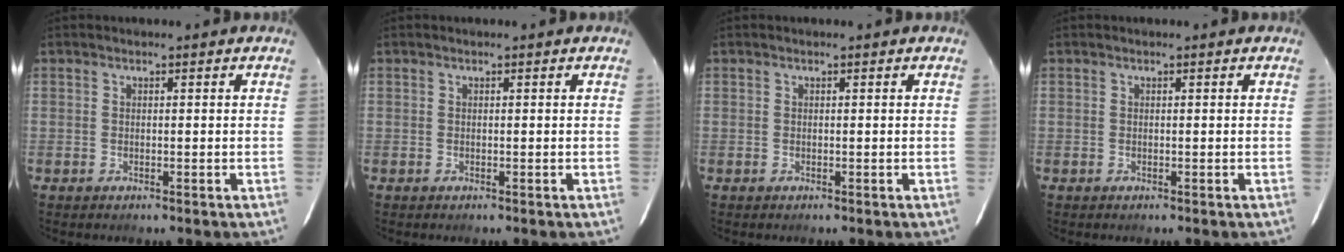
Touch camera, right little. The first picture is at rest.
{"total": 0.0}
{"total": 0.0}
{"total": 0.0}